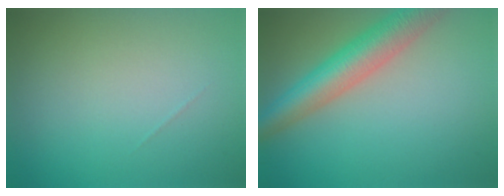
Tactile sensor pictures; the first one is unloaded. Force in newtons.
{"total": 6.4, "press": 6.4, "slide": 0.3}